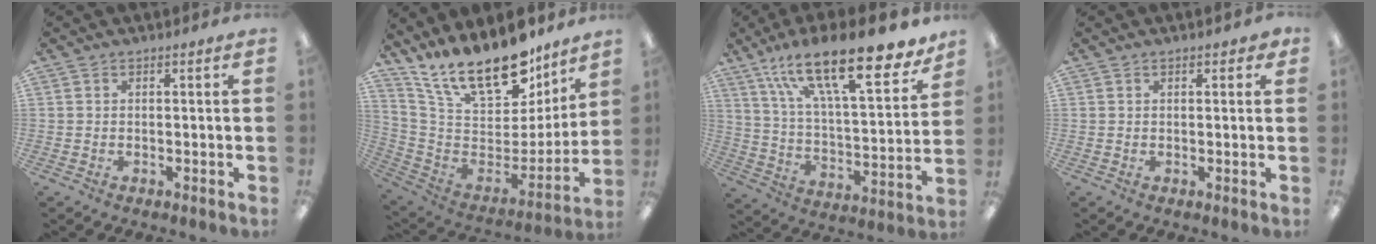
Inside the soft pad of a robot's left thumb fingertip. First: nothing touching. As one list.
[{"total": 22.3, "force": [17.1, 8.6, 11.4], "torque": [-0.200, -0.120, 0.306]}, {"total": 25.4, "force": [17.4, 7.6, 16.9], "torque": [-0.259, -0.109, 0.284]}, {"total": 1.7, "force": [1.0, 0.7, 1.1], "torque": [-0.006, -0.004, 0.014]}]